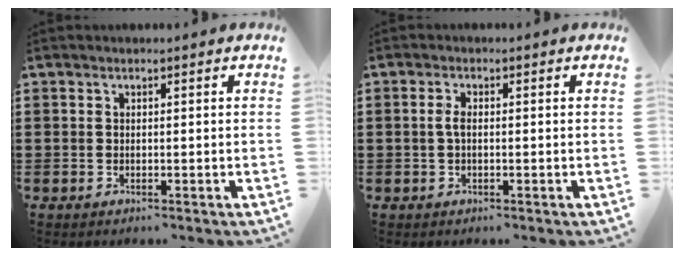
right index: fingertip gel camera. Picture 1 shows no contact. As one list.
[{"total": 1.9, "force": [-0.2, 0.7, 1.8], "torque": [-0.041, -0.002, -0.006]}]